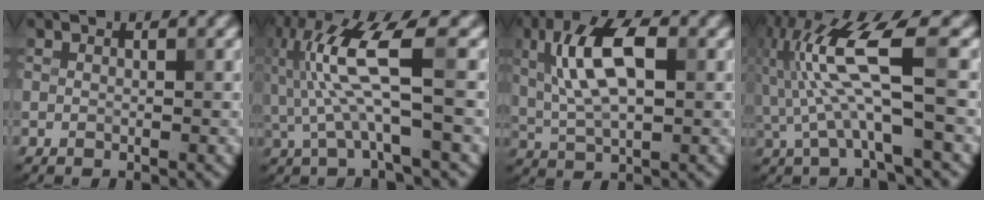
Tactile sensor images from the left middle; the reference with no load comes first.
{"total": 6.7, "force": [0.6, 1.0, 6.6], "torque": [-0.149, 0.013, 0.015]}
{"total": 7.5, "force": [1.6, 3.1, 6.6], "torque": [-0.127, 0.014, 0.023]}
{"total": 7.6, "force": [0.0, 1.3, 7.5], "torque": [-0.162, 0.020, -0.001]}